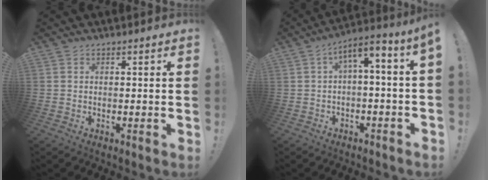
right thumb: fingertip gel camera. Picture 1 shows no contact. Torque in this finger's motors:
{"motor_torque": [1.53, 1.65, 0.52, 0.49, 0.09]}